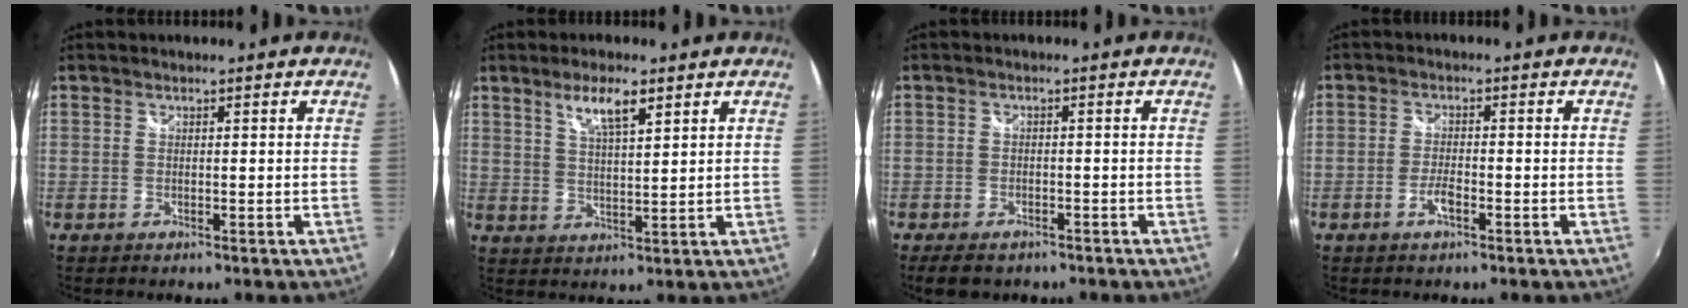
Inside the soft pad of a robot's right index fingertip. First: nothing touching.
{"total": 5.9, "force": [3.6, 1.3, 4.5], "torque": [-0.081, 0.001, 0.065]}
{"total": 5.8, "force": [-4.4, 2.9, 2.6], "torque": [-0.065, -0.012, -0.065]}
{"total": 2.9, "force": [-1.6, 0.9, 2.2], "torque": [-0.052, -0.001, -0.033]}